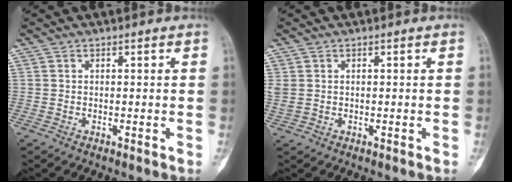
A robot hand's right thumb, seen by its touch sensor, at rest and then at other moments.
{"total": 1.8, "force": [0.3, 1.3, 1.1], "torque": [-0.042, 0.006, 0.013]}